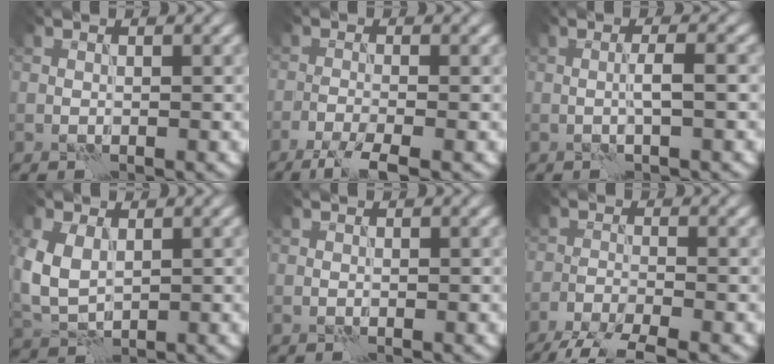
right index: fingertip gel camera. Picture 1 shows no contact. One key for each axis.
{"total": 3.7, "fx": -2.4, "fy": 0.5, "fz": 2.7, "tx": -0.047, "ty": -0.004, "tz": -0.055}
{"total": 1.9, "fx": -0.3, "fy": 0.1, "fz": 1.8, "tx": -0.034, "ty": 0.004, "tz": -0.008}
{"total": 4.7, "fx": 0.9, "fy": 3.1, "fz": 3.4, "tx": -0.086, "ty": 0.002, "tz": 0.022}
{"total": 0.0}
{"total": 5.3, "fx": -4.4, "fy": 0.7, "fz": 2.9, "tx": -0.050, "ty": -0.020, "tz": -0.084}